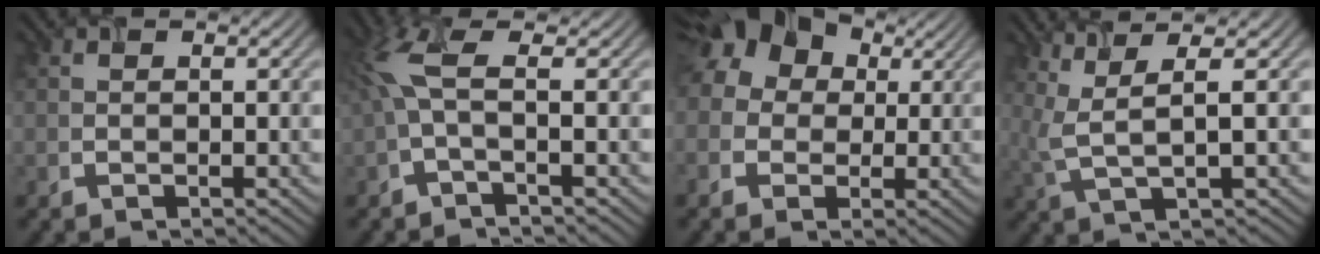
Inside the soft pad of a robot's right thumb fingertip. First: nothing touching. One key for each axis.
{"total": 4.1, "fx": 0.1, "fy": 0.8, "fz": 4.0, "tx": -0.094, "ty": 0.005, "tz": -0.002}
{"total": 12.8, "fx": 3.6, "fy": 10.4, "fz": 6.7, "tx": -0.157, "ty": 0.029, "tz": 0.039}
{"total": 4.1, "fx": 1.4, "fy": 0.7, "fz": 3.7, "tx": -0.090, "ty": 0.006, "tz": 0.039}